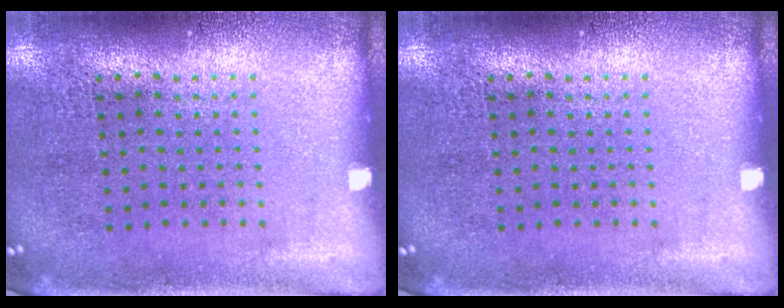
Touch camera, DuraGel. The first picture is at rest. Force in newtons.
{"total": 0.0}